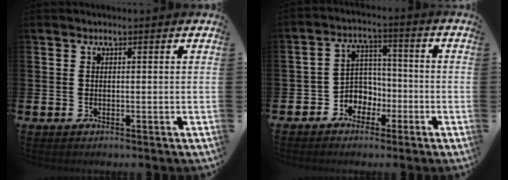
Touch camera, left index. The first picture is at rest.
{"total": 4.4, "force": [-2.0, 3.9, 0.5], "torque": [-0.030, 0.003, -0.043]}